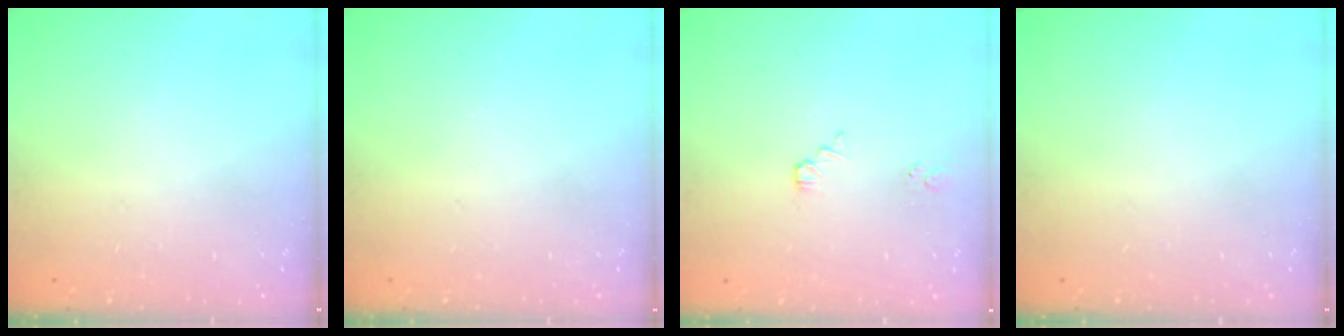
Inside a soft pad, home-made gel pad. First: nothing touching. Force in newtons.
{"total": 0.0}
{"total": 1.7, "press": 1.7, "slide": 0.3}
{"total": 0.0}